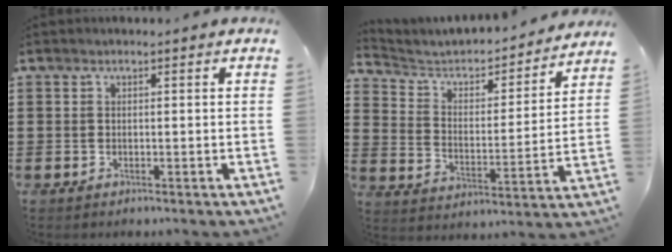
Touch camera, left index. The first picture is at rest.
{"total": 3.7, "force": [3.3, 1.5, 0.8], "torque": [-0.042, -0.031, 0.045]}